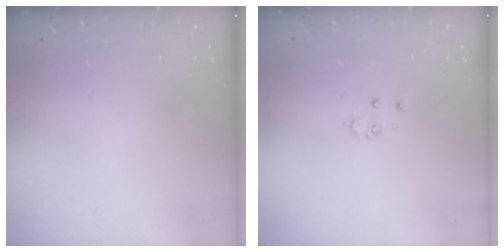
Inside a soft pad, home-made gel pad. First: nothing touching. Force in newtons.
{"total": 2.8, "press": 2.8, "slide": 0.3}